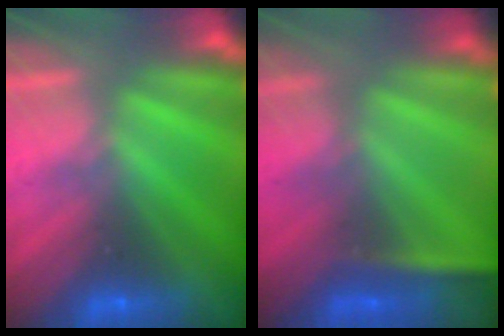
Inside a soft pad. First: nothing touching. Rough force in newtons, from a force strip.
{"total": 2.9}